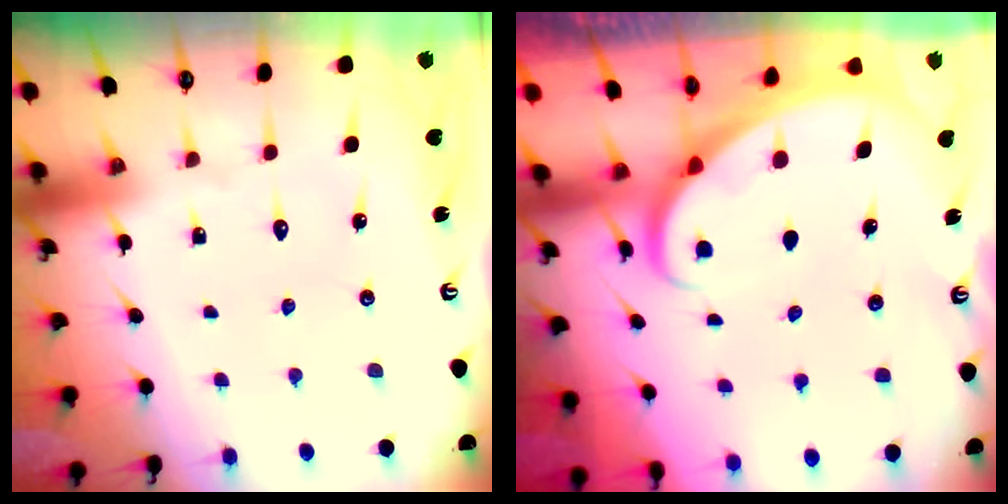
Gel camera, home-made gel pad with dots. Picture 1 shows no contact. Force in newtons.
{"total": 2.4, "press": 2.4, "slide": 0.2}